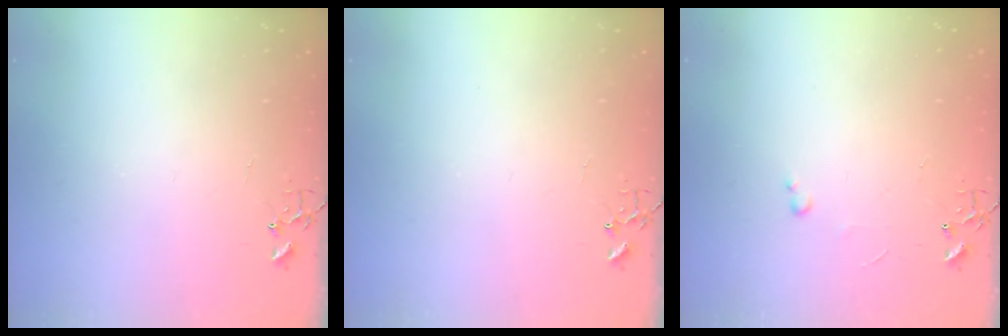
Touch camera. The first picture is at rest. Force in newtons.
{"total": 0.0}
{"total": 2.4, "press": 2.3, "slide": 0.4}